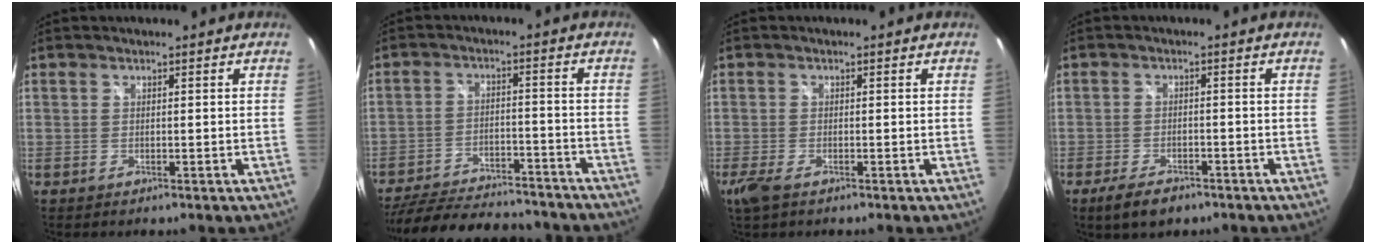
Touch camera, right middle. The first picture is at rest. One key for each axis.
{"total": 23.1, "fx": -19.8, "fy": 6.5, "fz": 9.9, "tx": -0.201, "ty": -0.012, "tz": -0.274}
{"total": 3.2, "fx": -2.0, "fy": 1.1, "fz": 2.2, "tx": -0.051, "ty": -0.010, "tz": -0.039}
{"total": 5.9, "fx": -4.2, "fy": 2.5, "fz": 3.3, "tx": -0.080, "ty": -0.009, "tz": -0.069}